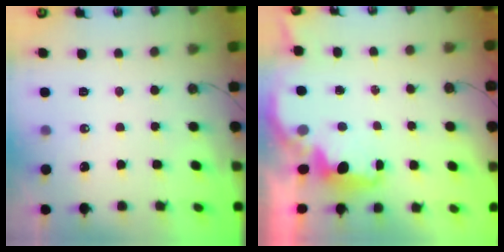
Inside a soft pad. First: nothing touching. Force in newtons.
{"total": 2.2, "press": 2.0, "slide": 0.8}